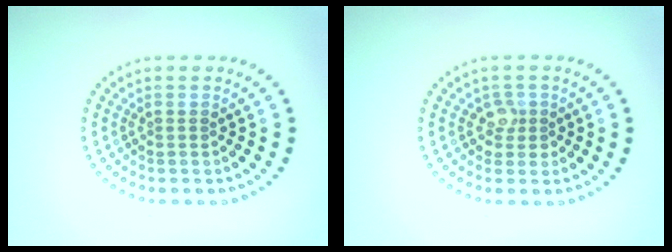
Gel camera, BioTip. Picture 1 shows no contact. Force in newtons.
{"total": 1.7, "press": 1.4, "slide": 0.9}